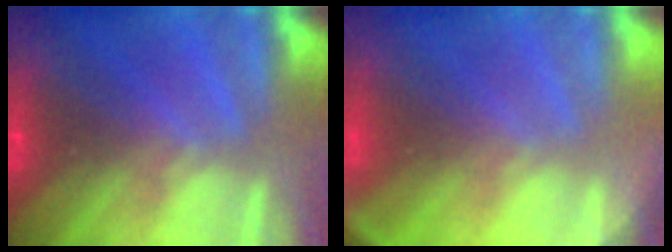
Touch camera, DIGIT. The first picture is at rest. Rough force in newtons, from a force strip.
{"total": 3.3}